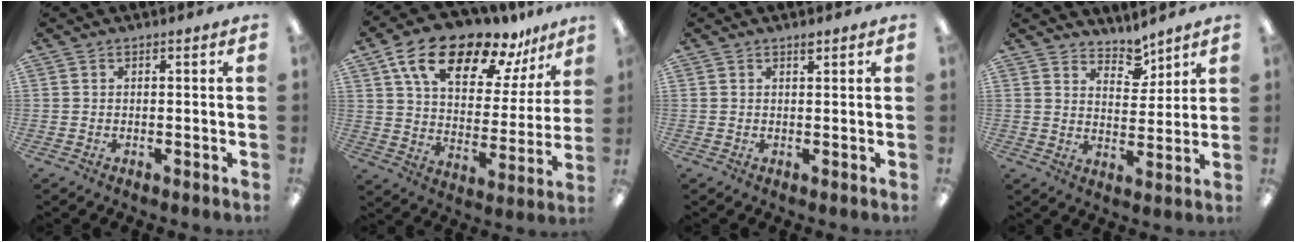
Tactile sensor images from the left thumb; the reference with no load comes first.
{"total": 19.1, "force": [13.7, 8.3, 10.4], "torque": [-0.184, -0.077, 0.237]}
{"total": 1.2, "force": [1.0, 0.3, 0.7], "torque": [-0.007, -0.003, 0.016]}
{"total": 6.5, "force": [5.7, 2.6, 1.4], "torque": [-0.005, -0.044, 0.102]}